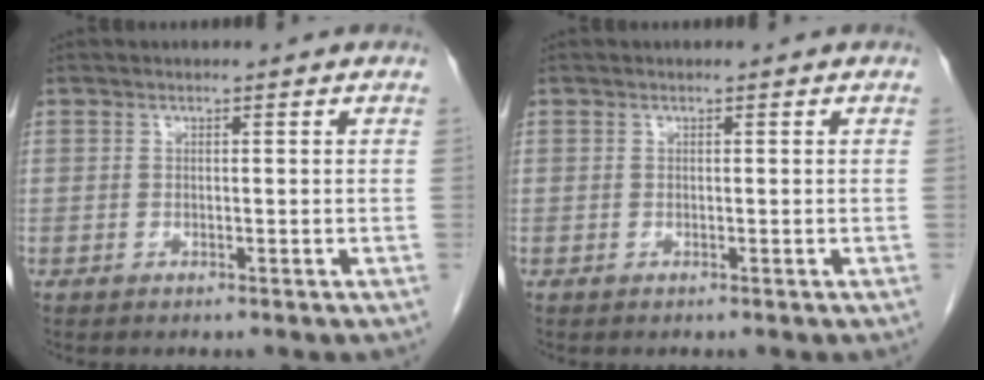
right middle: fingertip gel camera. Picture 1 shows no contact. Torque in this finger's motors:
{"motor_torque": [0.00, 0.00, 0.02, 0.00]}